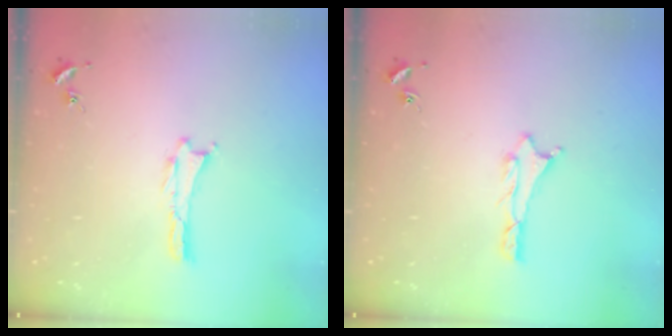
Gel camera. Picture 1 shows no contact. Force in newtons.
{"total": 0.9, "press": 0.8, "slide": 0.1}